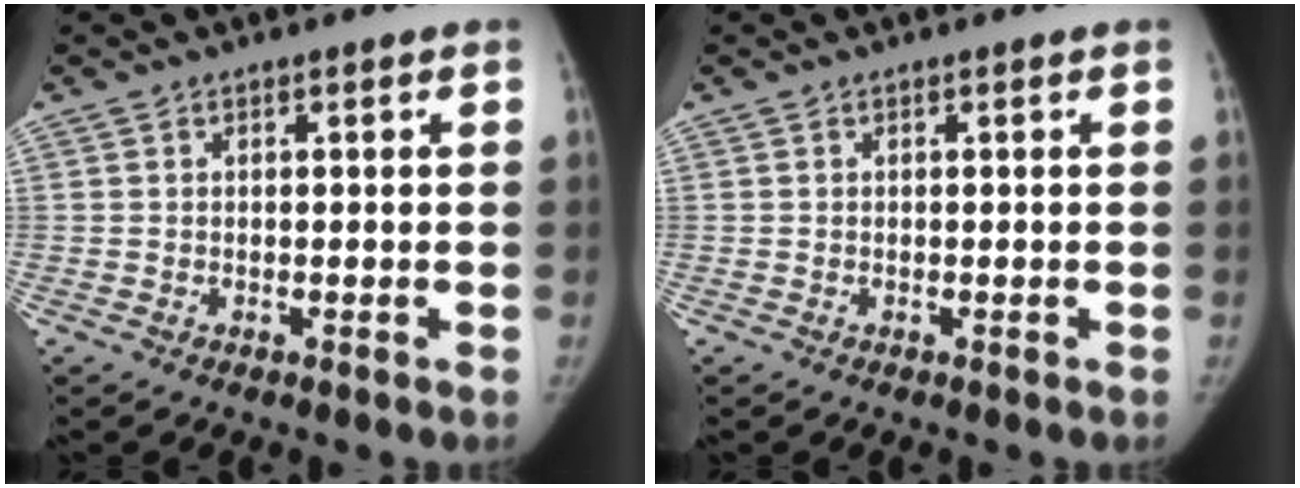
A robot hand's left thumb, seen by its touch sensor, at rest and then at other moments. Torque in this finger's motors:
{"motor_torque": [0.00, 0.00, 0.17, -0.15, 0.00]}